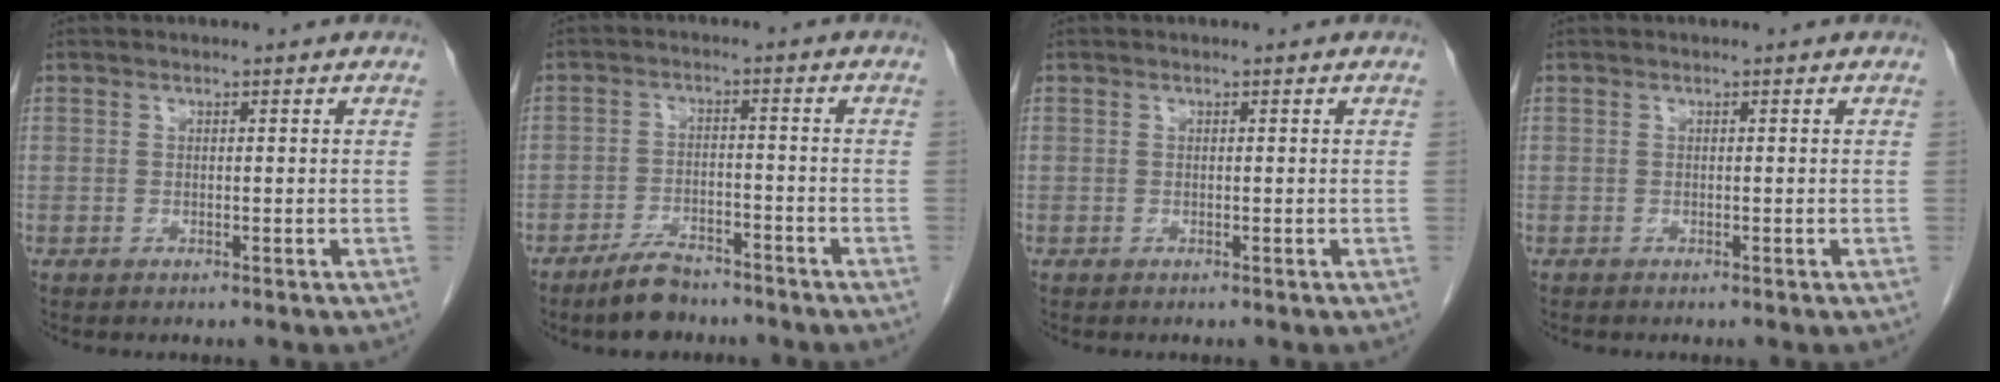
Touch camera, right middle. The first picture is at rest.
{"total": 5.8, "force": [-4.9, 2.0, 2.5], "torque": [-0.050, -0.004, -0.084]}
{"total": 0.0}
{"total": 0.0}